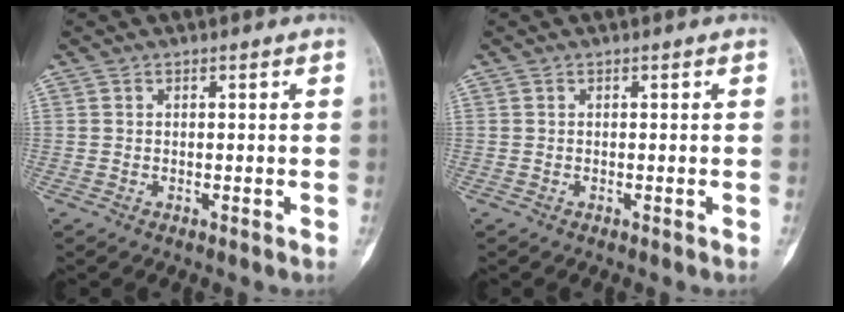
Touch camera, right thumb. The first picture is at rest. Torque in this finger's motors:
{"motor_torque": [-0.50, -0.43, 0.34, 0.03, -0.03]}